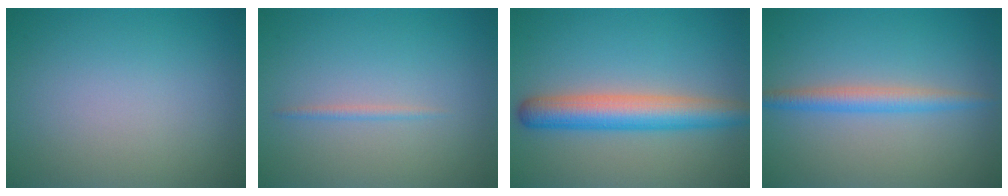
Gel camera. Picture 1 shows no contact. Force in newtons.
{"total": 0.7, "press": 0.7, "slide": 0.1}
{"total": 5.5, "press": 5.5, "slide": 0.3}
{"total": 2.5, "press": 2.5, "slide": 0.1}